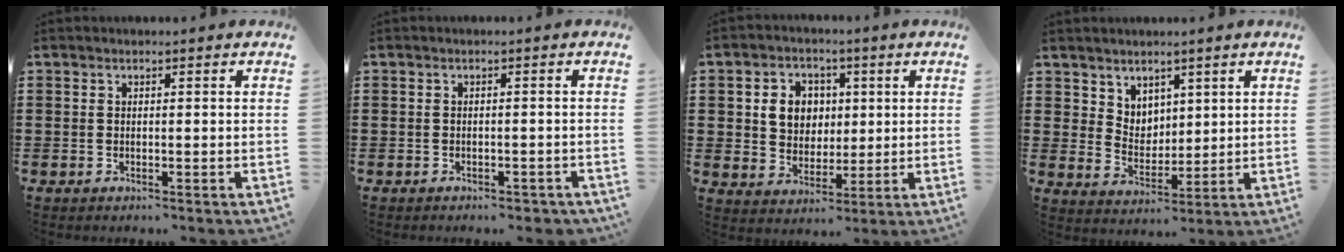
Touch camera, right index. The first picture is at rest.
{"total": 1.1, "force": [-1.0, 0.3, 0.4], "torque": [-0.013, -0.005, -0.019]}
{"total": 6.2, "force": [1.3, 5.6, 2.5], "torque": [-0.059, 0.013, 0.017]}
{"total": 4.7, "force": [3.5, 3.1, 0.1], "torque": [-0.022, -0.002, 0.066]}